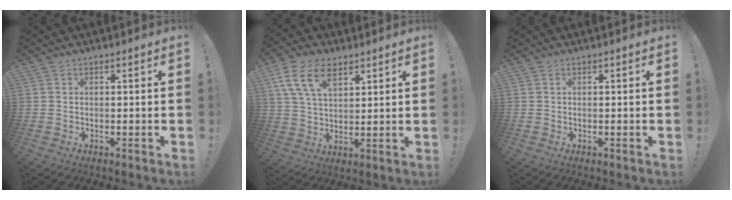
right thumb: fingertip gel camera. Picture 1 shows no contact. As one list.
[{"total": 11.9, "force": [6.5, 6.8, 7.2], "torque": [-0.142, -0.008, 0.124]}, {"total": 0.0}]